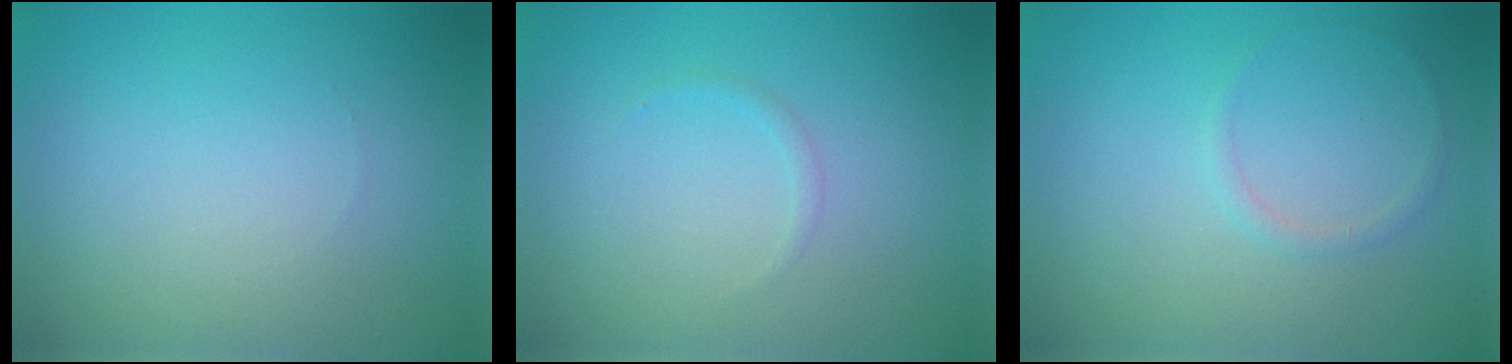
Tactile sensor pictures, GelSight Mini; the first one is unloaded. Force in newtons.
{"total": 0.5, "press": 0.5, "slide": 0.1}
{"total": 0.8, "press": 0.8, "slide": 0.1}